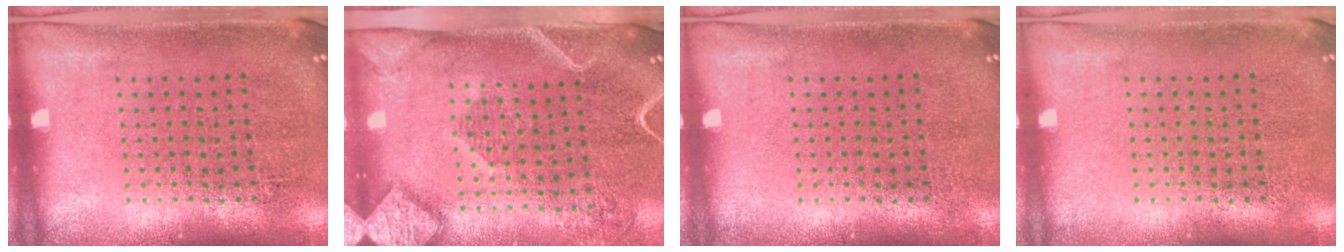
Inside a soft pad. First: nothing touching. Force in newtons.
{"total": 2.5, "press": 1.9, "slide": 1.5}
{"total": 0.0}
{"total": 0.0}